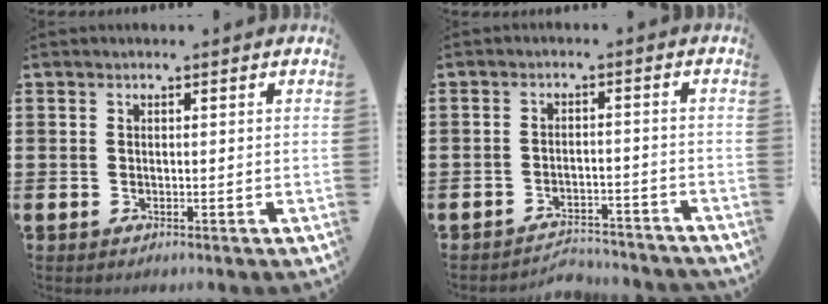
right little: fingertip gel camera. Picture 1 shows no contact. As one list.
[{"total": 3.1, "force": [-3.1, 0.1, -0.1], "torque": [-0.004, 0.005, -0.066]}]